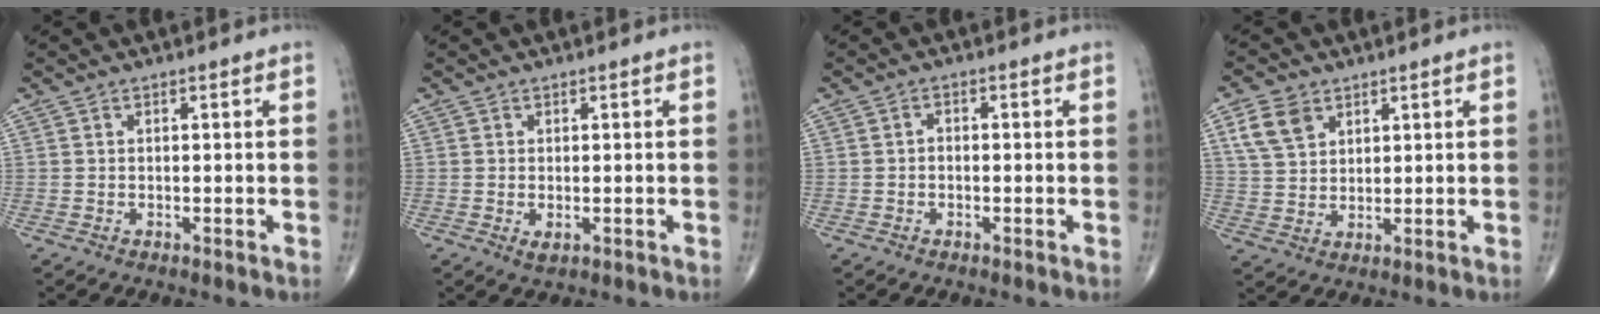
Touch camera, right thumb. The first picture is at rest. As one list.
[{"total": 1.6, "force": [-0.3, 0.9, 1.2], "torque": [-0.022, -0.004, -0.004]}, {"total": 1.2, "force": [-0.3, 0.8, 0.8], "torque": [-0.007, 0.007, -0.008]}, {"total": 6.9, "force": [3.5, 4.7, 3.7], "torque": [-0.059, -0.008, 0.071]}]